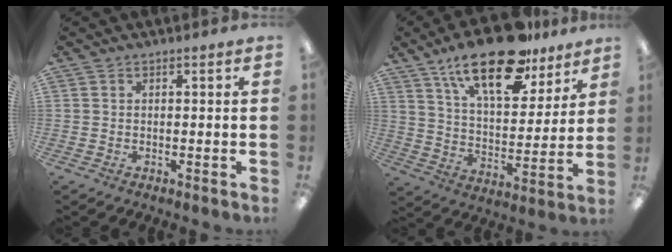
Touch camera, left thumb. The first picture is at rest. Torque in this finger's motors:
{"motor_torque": [0.38, 0.46, 1.53, -1.24, 0.40]}